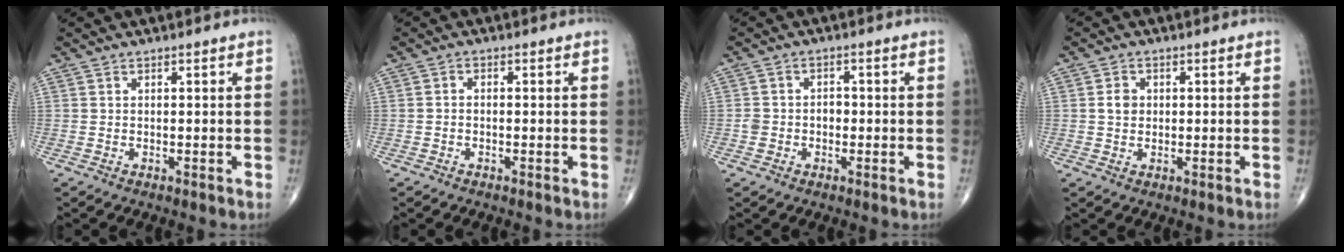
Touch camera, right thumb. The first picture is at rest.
{"total": 0.9, "force": [-0.4, 0.5, 0.6], "torque": [-0.006, 0.005, -0.011]}
{"total": 3.3, "force": [-0.7, 2.8, 1.6], "torque": [-0.018, 0.017, -0.012]}
{"total": 2.7, "force": [0.3, 2.2, 1.5], "torque": [-0.018, 0.004, 0.003]}